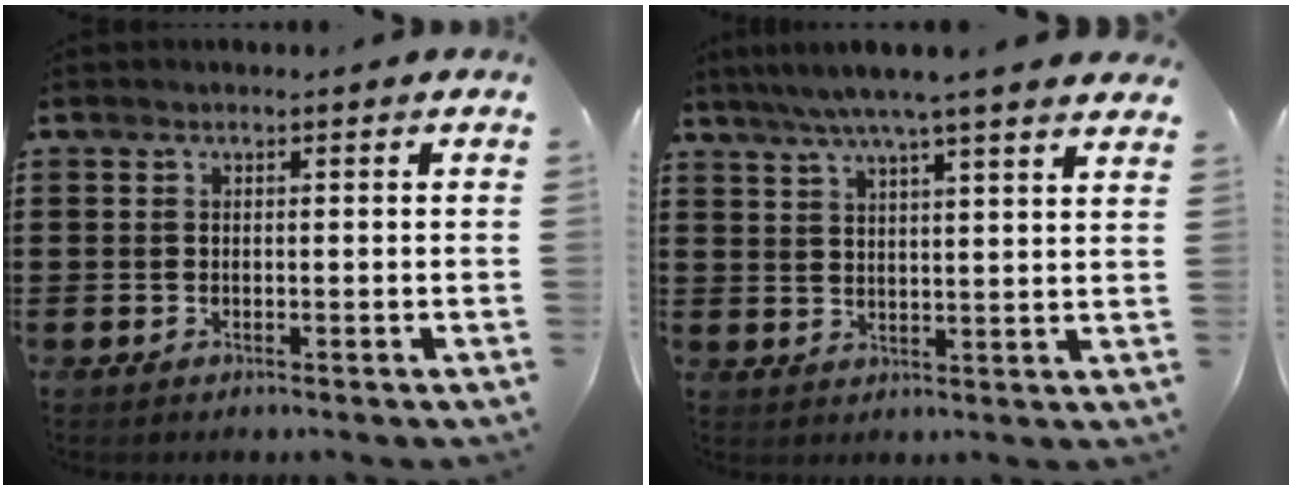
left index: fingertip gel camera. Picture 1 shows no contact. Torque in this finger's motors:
{"motor_torque": [2.14, 0.00, 0.60, 0.21]}